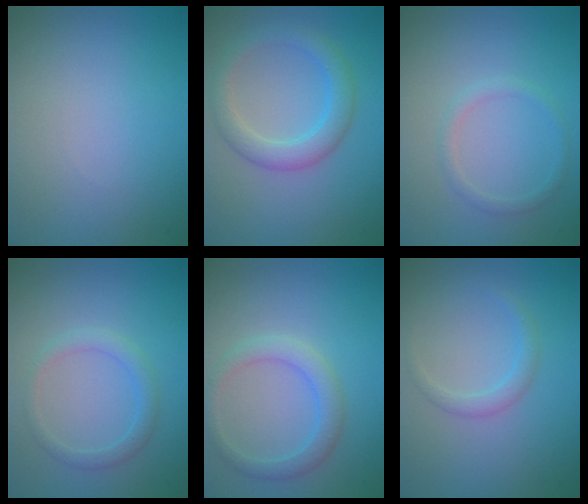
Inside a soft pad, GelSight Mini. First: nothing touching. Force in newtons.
{"total": 3.5, "press": 3.5, "slide": 0.0}
{"total": 1.3, "press": 1.2, "slide": 0.0}
{"total": 1.8, "press": 1.8, "slide": 0.1}
{"total": 2.5, "press": 2.5, "slide": 0.1}
{"total": 1.5, "press": 1.5, "slide": 0.1}